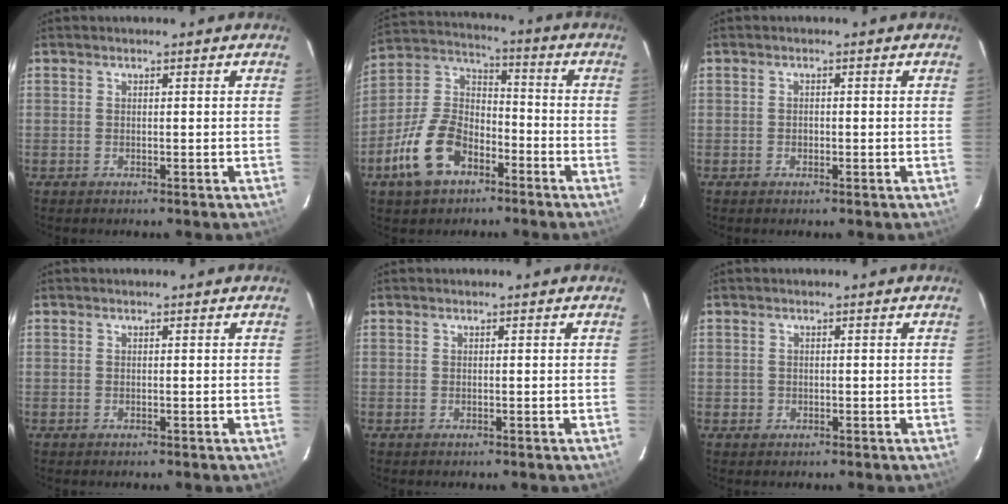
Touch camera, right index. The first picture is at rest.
{"total": 14.6, "force": [-7.7, 9.0, 8.5], "torque": [-0.186, 0.025, -0.132]}
{"total": 0.9, "force": [-0.4, 0.7, 0.3], "torque": [-0.005, 0.000, -0.004]}
{"total": 0.0}
{"total": 0.0}
{"total": 1.5, "force": [-0.3, 1.5, 0.1], "torque": [0.000, 0.006, 0.001]}